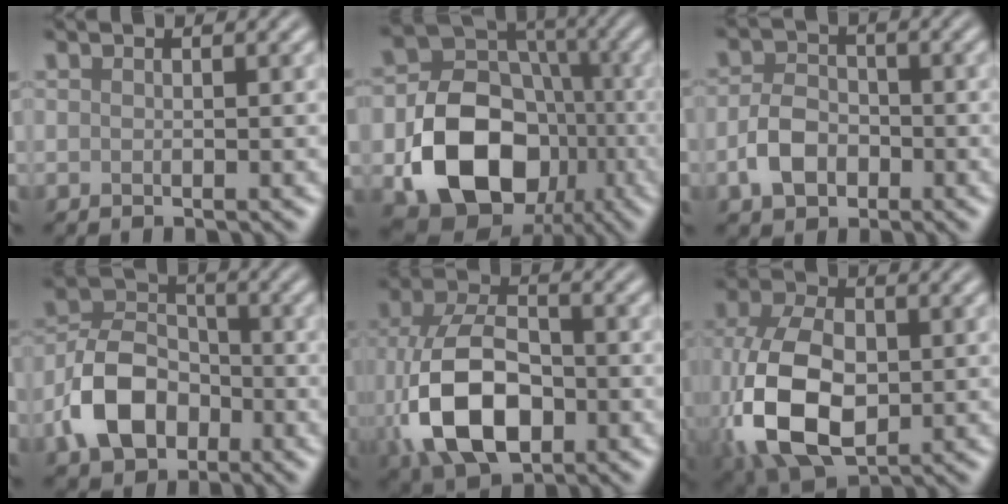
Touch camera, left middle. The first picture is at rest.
{"total": 12.6, "force": [-3.8, 9.5, 7.4], "torque": [-0.132, -0.013, -0.067]}
{"total": 3.6, "force": [-1.5, 2.7, 1.9], "torque": [-0.039, 0.006, -0.033]}
{"total": 7.0, "force": [-2.9, 5.0, 4.0], "torque": [-0.078, 0.009, -0.066]}
{"total": 10.5, "force": [-2.5, 6.5, 7.8], "torque": [-0.182, -0.010, -0.049]}
{"total": 11.8, "force": [-1.3, 7.7, 8.9], "torque": [-0.218, -0.015, -0.023]}